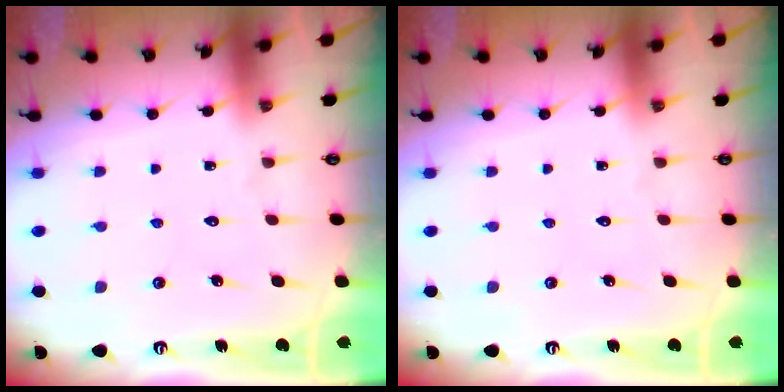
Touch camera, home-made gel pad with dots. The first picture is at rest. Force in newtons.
{"total": 0.0}